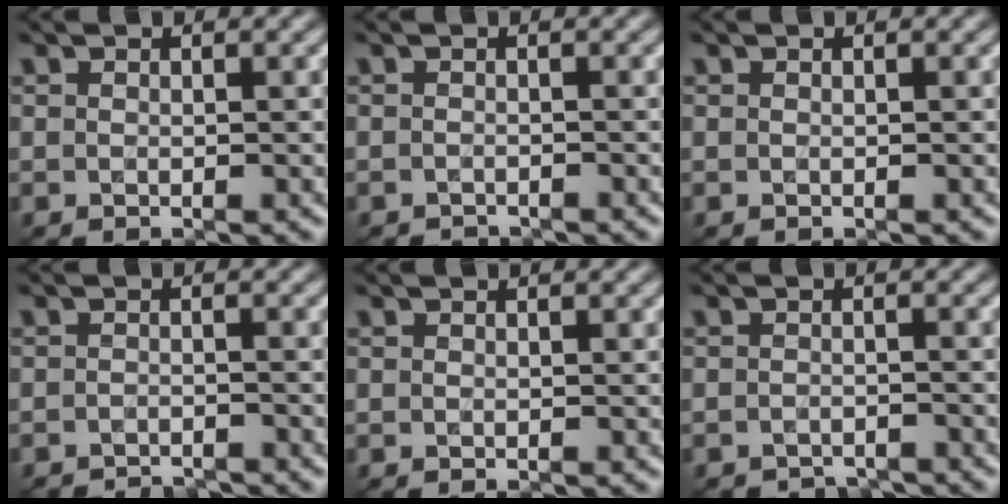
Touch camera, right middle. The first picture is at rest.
{"total": 1.7, "force": [-1.6, 0.3, -0.1], "torque": [0.011, -0.007, -0.025]}
{"total": 0.0}
{"total": 3.2, "force": [-3.2, 0.1, 0.2], "torque": [0.008, -0.005, -0.051]}
{"total": 0.0}
{"total": 2.8, "force": [-2.7, 0.3, -0.2], "torque": [0.009, -0.009, -0.043]}